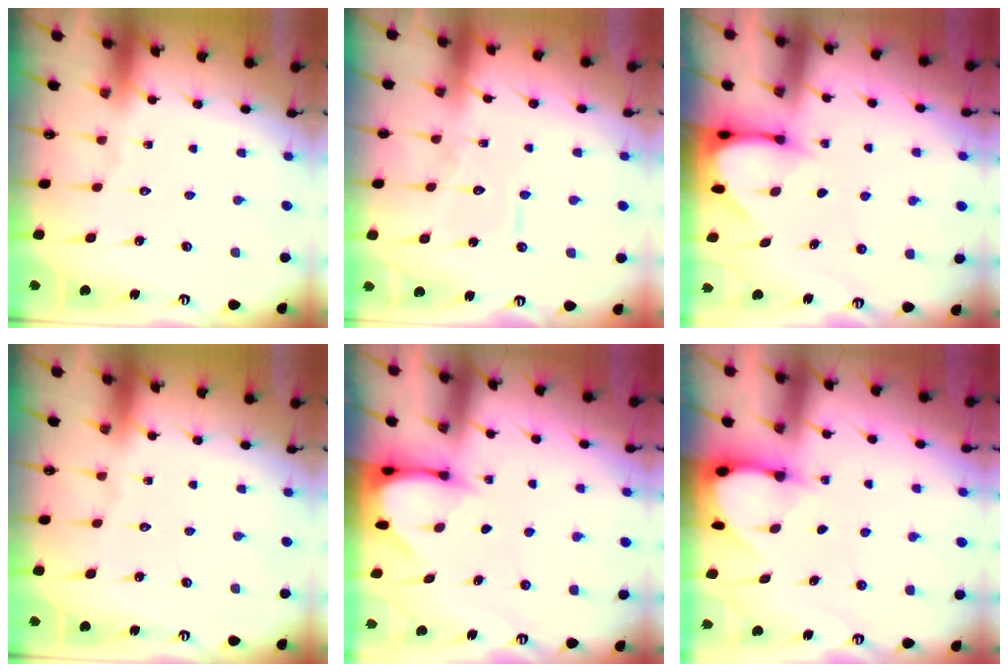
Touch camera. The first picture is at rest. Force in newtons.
{"total": 5.9, "press": 5.8, "slide": 0.6}
{"total": 3.7, "press": 3.7, "slide": 0.3}
{"total": 0.0}
{"total": 3.7, "press": 3.7, "slide": 0.2}
{"total": 3.2, "press": 3.2, "slide": 0.3}